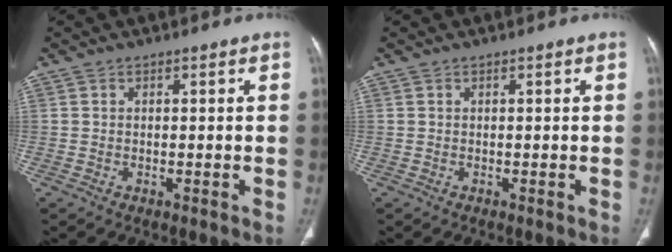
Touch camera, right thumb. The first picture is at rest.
{"total": 0.0}